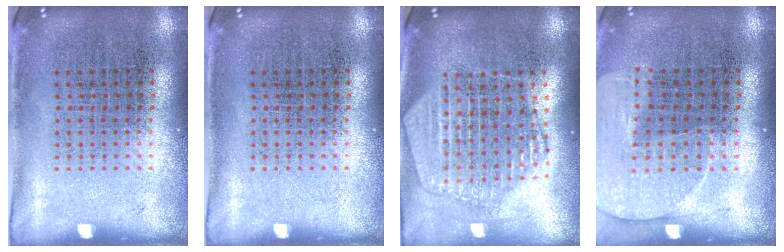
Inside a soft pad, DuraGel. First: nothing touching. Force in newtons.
{"total": 0.0}
{"total": 2.1, "press": 1.9, "slide": 0.9}
{"total": 1.3, "press": 1.2, "slide": 0.4}